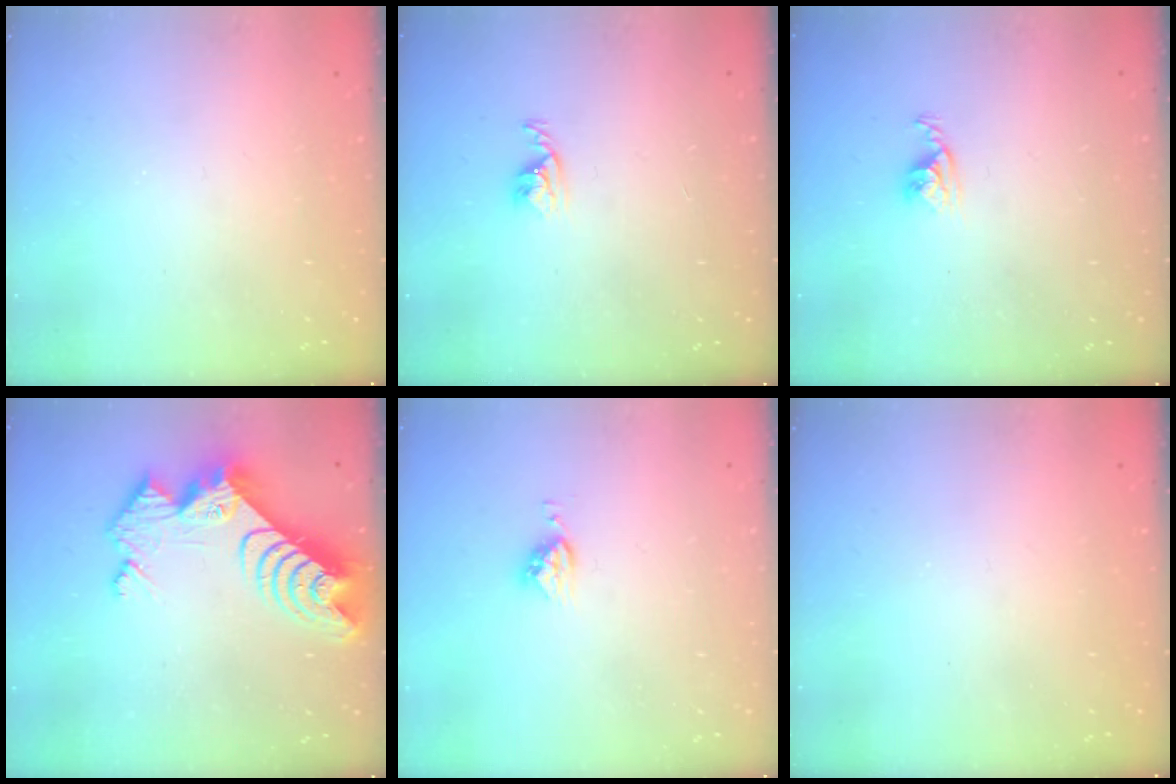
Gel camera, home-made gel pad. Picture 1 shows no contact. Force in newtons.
{"total": 3.3, "press": 3.2, "slide": 0.4}
{"total": 4.5, "press": 4.5, "slide": 0.4}
{"total": 12.1, "press": 12.0, "slide": 0.9}
{"total": 5.0, "press": 5.0, "slide": 0.1}
{"total": 0.0}